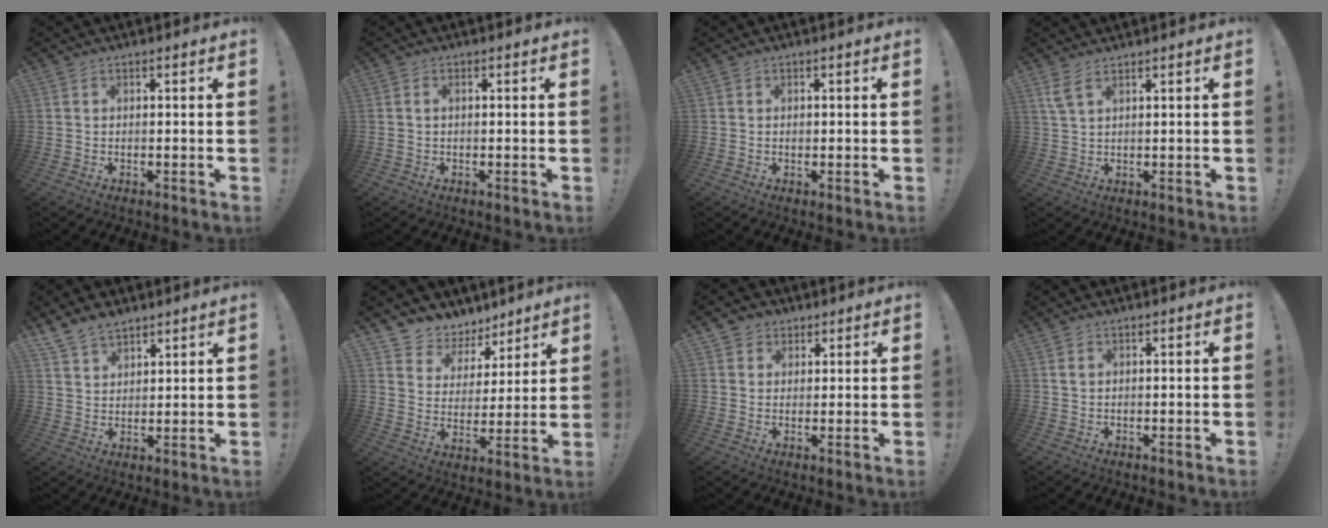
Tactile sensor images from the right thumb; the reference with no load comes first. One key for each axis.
{"total": 1.0, "fx": 0.3, "fy": 0.5, "fz": 0.8, "tx": -0.024, "ty": 0.006, "tz": 0.006}
{"total": 0.7, "fx": -0.1, "fy": 0.6, "fz": 0.2, "tx": 0.000, "ty": 0.002, "tz": -0.004}
{"total": 4.1, "fx": 2.8, "fy": 1.0, "fz": 2.9, "tx": -0.052, "ty": -0.009, "tz": 0.050}
{"total": 7.4, "fx": 6.4, "fy": 3.1, "fz": 2.1, "tx": -0.052, "ty": -0.035, "tz": 0.125}
{"total": 7.7, "fx": 5.6, "fy": 5.3, "fz": 0.3, "tx": -0.017, "ty": -0.049, "tz": 0.113}
{"total": 3.8, "fx": 1.8, "fy": 3.4, "fz": 0.1, "tx": 0.002, "ty": -0.008, "tz": 0.033}
{"total": 1.2, "fx": 0.6, "fy": 0.8, "fz": 0.7, "tx": -0.010, "ty": -0.001, "tz": 0.010}